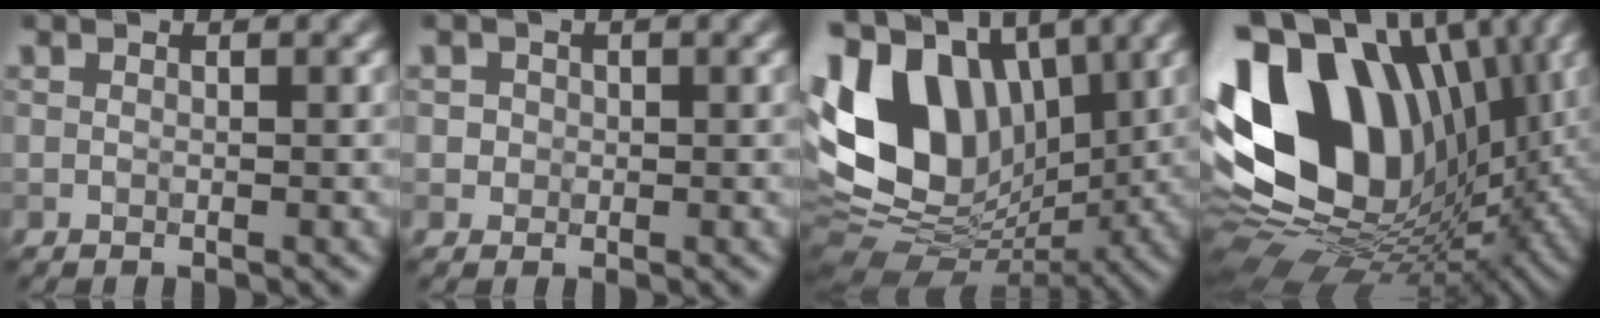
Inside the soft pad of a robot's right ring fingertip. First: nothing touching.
{"total": 0.9, "force": [0.2, 0.9, 0.0], "torque": [0.012, -0.003, 0.005]}
{"total": 14.6, "force": [2.6, 10.2, 10.1], "torque": [-0.211, 0.021, 0.040]}
{"total": 18.4, "force": [3.0, 12.5, 13.2], "torque": [-0.274, 0.016, 0.038]}